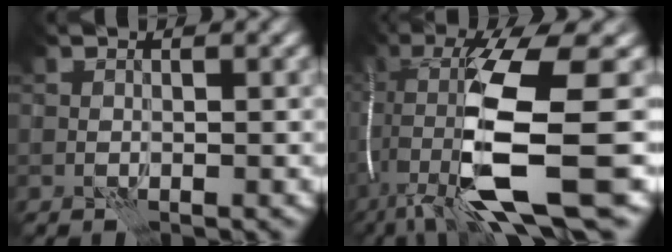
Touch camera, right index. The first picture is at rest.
{"total": 13.6, "force": [-3.7, 2.9, 12.7], "torque": [-0.255, -0.016, -0.055]}